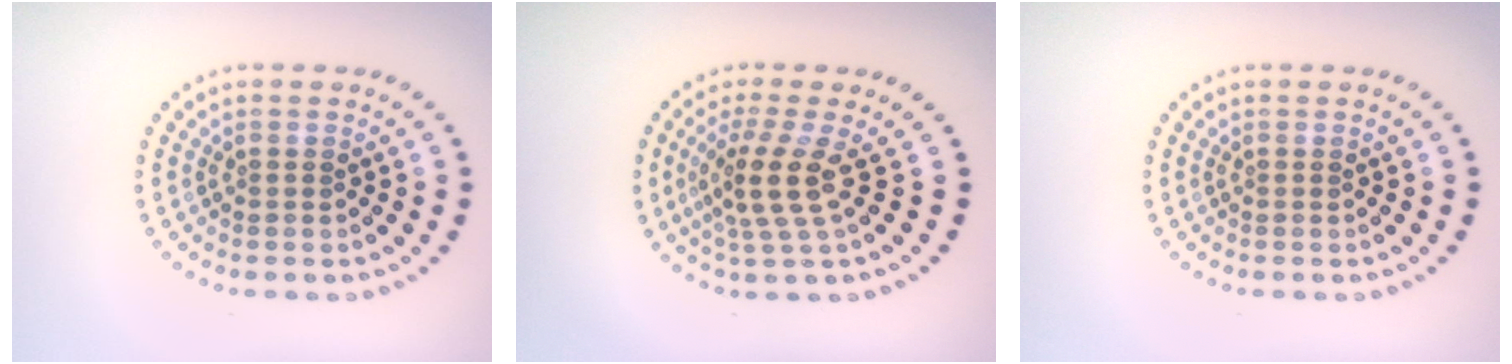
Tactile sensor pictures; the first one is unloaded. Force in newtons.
{"total": 3.7, "press": 2.7, "slide": 2.5}
{"total": 0.0}